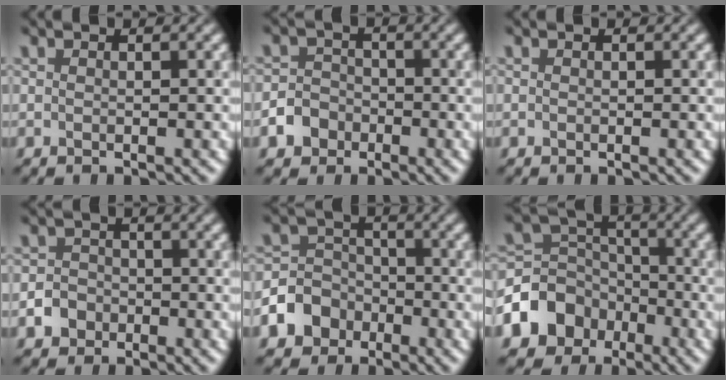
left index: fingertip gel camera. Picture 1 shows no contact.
{"total": 3.7, "force": [-2.1, 2.9, 0.9], "torque": [0.002, -0.006, -0.045]}
{"total": 0.0}
{"total": 2.7, "force": [-1.1, 2.3, 0.8], "torque": [0.003, 0.000, -0.025]}
{"total": 7.1, "force": [-3.5, 6.0, 1.6], "torque": [-0.023, -0.006, -0.088]}
{"total": 7.8, "force": [-4.0, 6.3, 2.5], "torque": [-0.041, 0.008, -0.096]}